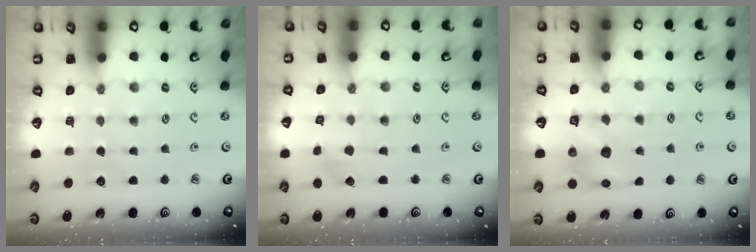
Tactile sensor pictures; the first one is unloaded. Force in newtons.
{"total": 2.3, "press": 2.3, "slide": 0.1}
{"total": 6.5, "press": 6.5, "slide": 0.1}